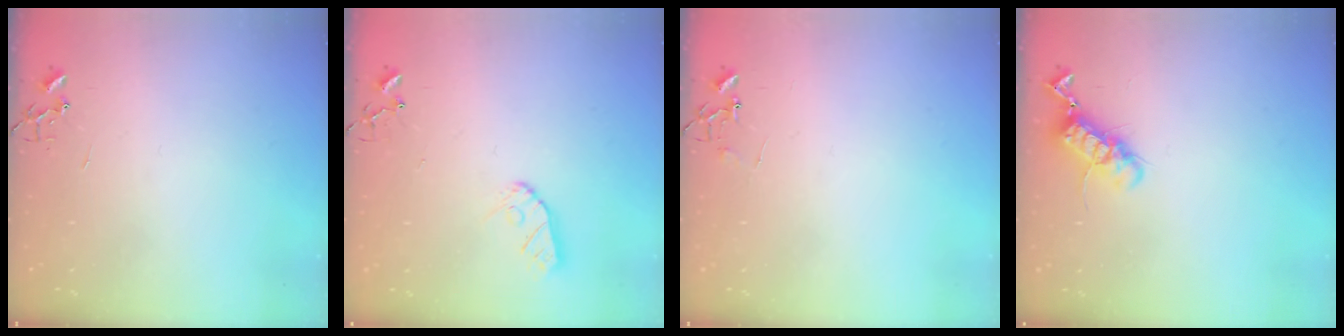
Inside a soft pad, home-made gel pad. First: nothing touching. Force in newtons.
{"total": 8.0, "press": 8.0, "slide": 0.5}
{"total": 5.5, "press": 5.4, "slide": 0.4}
{"total": 12.0, "press": 12.0, "slide": 1.3}